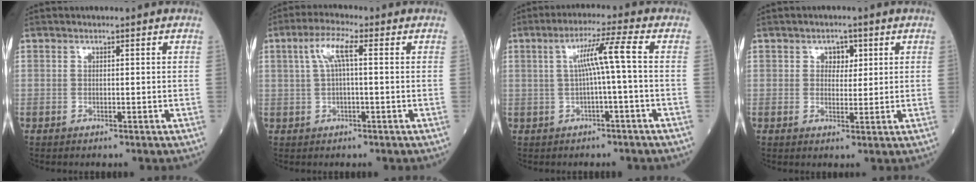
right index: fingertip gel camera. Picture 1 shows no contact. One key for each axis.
{"total": 5.1, "fx": 1.3, "fy": 0.8, "fz": 4.9, "tx": -0.103, "ty": 0.020, "tz": 0.028}
{"total": 6.0, "fx": 0.2, "fy": -1.1, "fz": 5.9, "tx": -0.105, "ty": 0.016, "tz": 0.008}
{"total": 2.8, "fx": 1.2, "fy": 1.9, "fz": 1.7, "tx": -0.017, "ty": 0.003, "tz": 0.017}